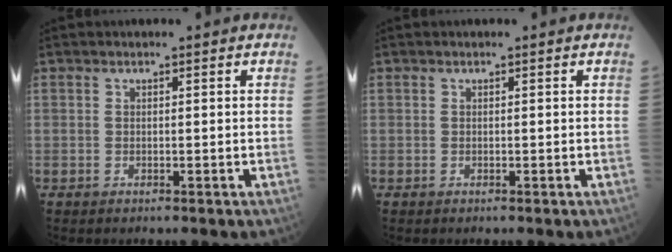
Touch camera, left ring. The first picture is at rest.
{"total": 0.0}